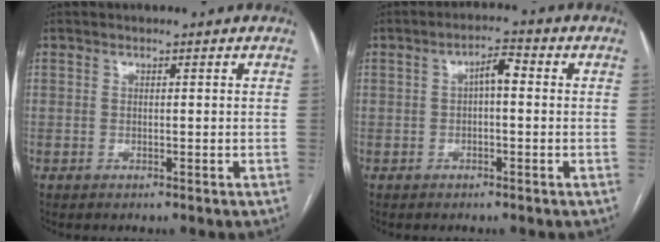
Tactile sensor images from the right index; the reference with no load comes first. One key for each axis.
{"total": 3.5, "fx": 0.4, "fy": 1.1, "fz": 3.3, "tx": -0.057, "ty": 0.020, "tz": 0.006}